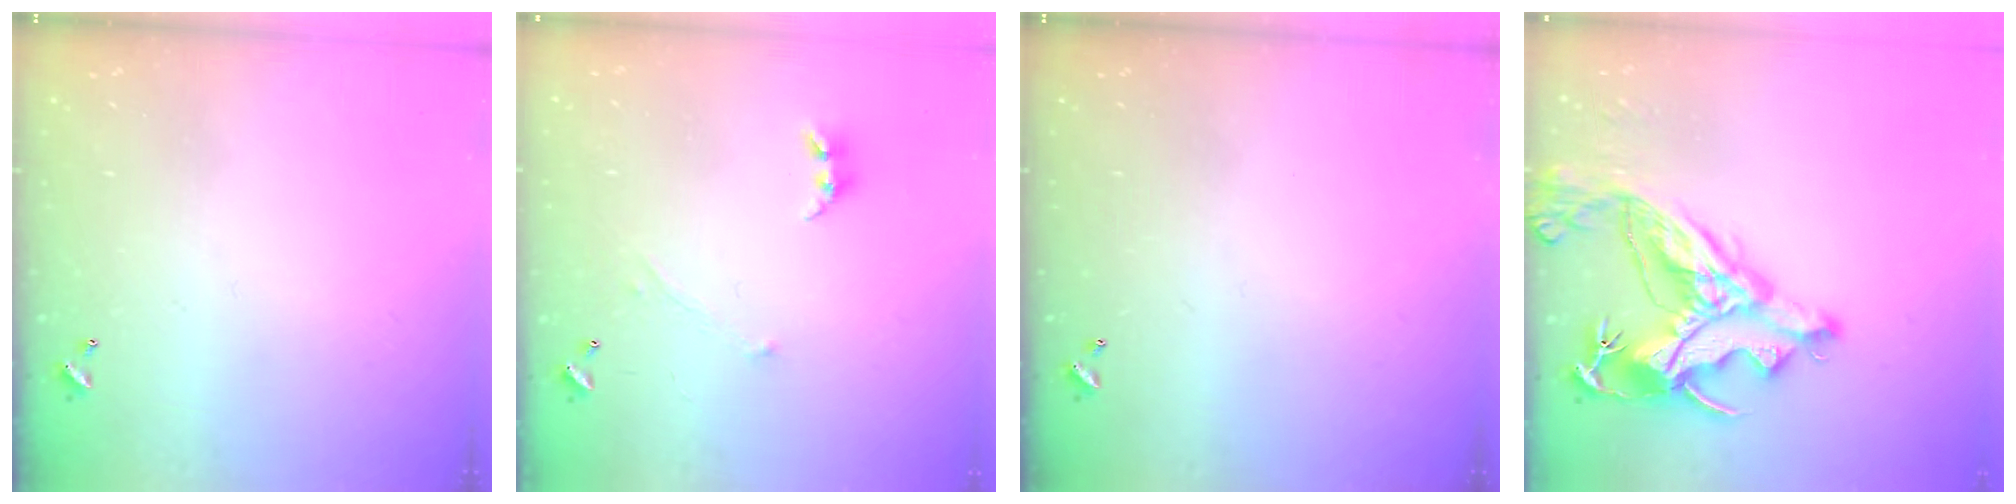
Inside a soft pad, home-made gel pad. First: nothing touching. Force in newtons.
{"total": 0.7, "press": 0.0, "slide": 0.7}
{"total": 0.0}
{"total": 16.7, "press": 16.6, "slide": 2.3}